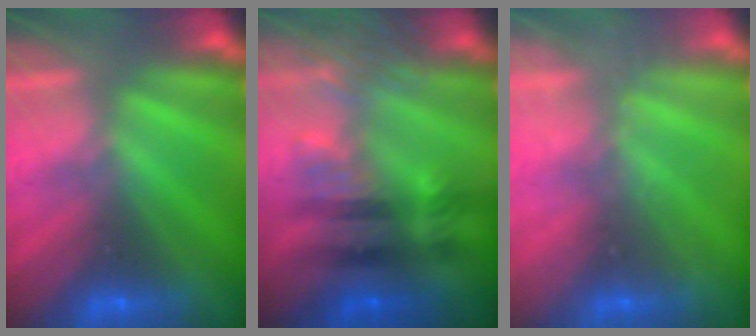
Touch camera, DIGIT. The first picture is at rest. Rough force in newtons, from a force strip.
{"total": 6.7}
{"total": 1.7}